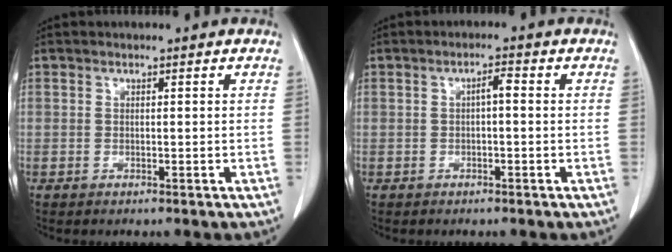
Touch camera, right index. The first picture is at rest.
{"total": 2.3, "force": [0.0, 0.5, 2.2], "torque": [-0.037, 0.008, 0.000]}